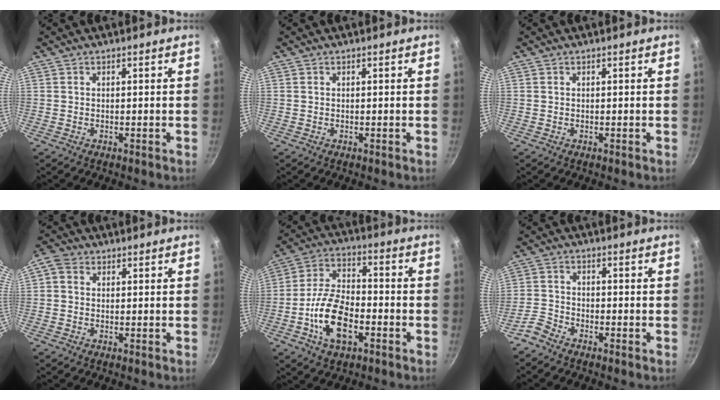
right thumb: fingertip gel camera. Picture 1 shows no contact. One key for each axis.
{"total": 0.0}
{"total": 0.0}
{"total": 3.0, "fx": 0.5, "fy": 2.5, "fz": 1.5, "tx": -0.033, "ty": 0.009, "tz": -0.002}
{"total": 13.5, "fx": -4.7, "fy": 7.2, "fz": 10.4, "tx": -0.184, "ty": 0.035, "tz": -0.094}
{"total": 3.3, "fx": -2.8, "fy": 1.3, "fz": 1.1, "tx": -0.027, "ty": 0.022, "tz": -0.067}